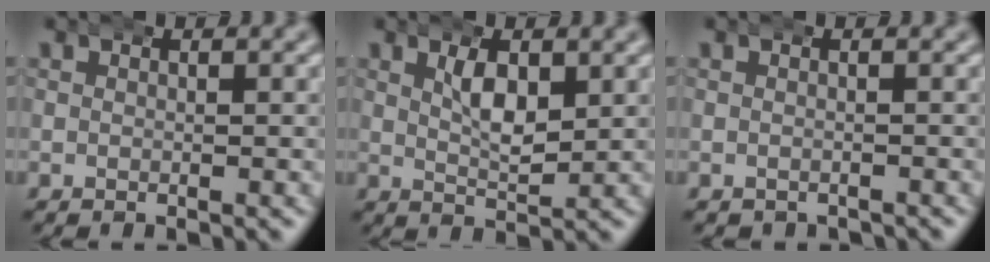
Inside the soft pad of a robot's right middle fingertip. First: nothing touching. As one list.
[{"total": 2.8, "force": [1.0, 1.0, 2.4], "torque": [-0.038, -0.011, 0.019]}, {"total": 1.1, "force": [-1.0, 0.4, -0.1], "torque": [-0.002, -0.008, -0.012]}]